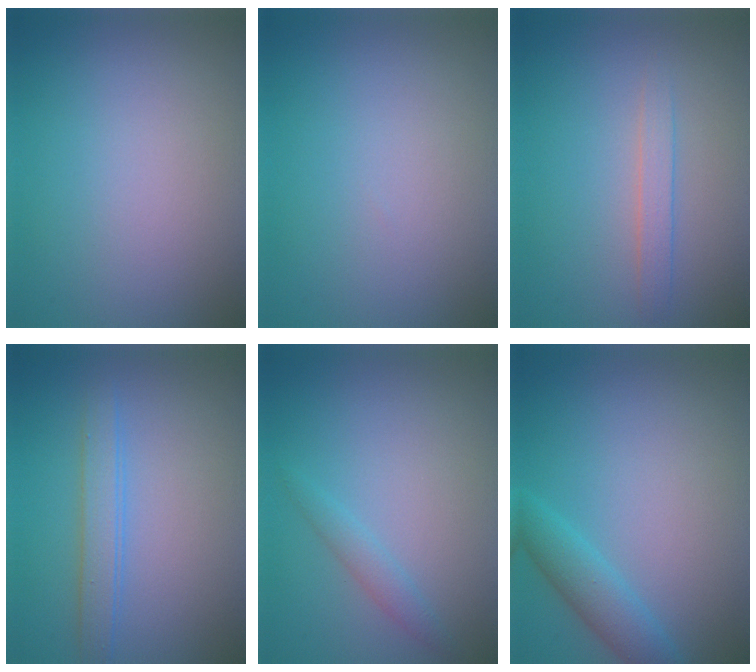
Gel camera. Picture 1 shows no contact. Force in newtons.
{"total": 0.0}
{"total": 1.5, "press": 1.5, "slide": 0.1}
{"total": 2.2, "press": 2.2, "slide": 0.1}
{"total": 1.3, "press": 1.3, "slide": 0.0}
{"total": 2.9, "press": 2.9, "slide": 0.2}